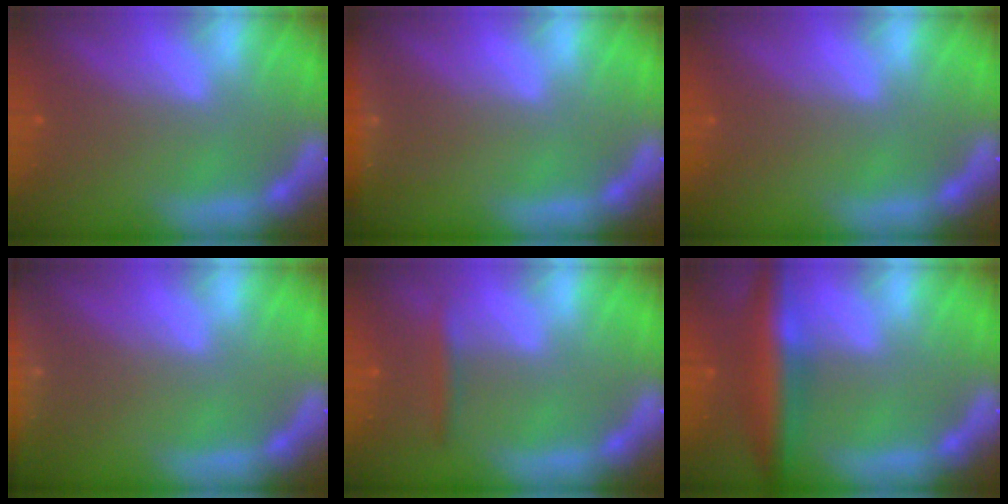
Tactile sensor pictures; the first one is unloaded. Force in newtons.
{"total": 3.0}
{"total": 0.0}
{"total": 7.4}
{"total": 1.4}
{"total": 5.9}